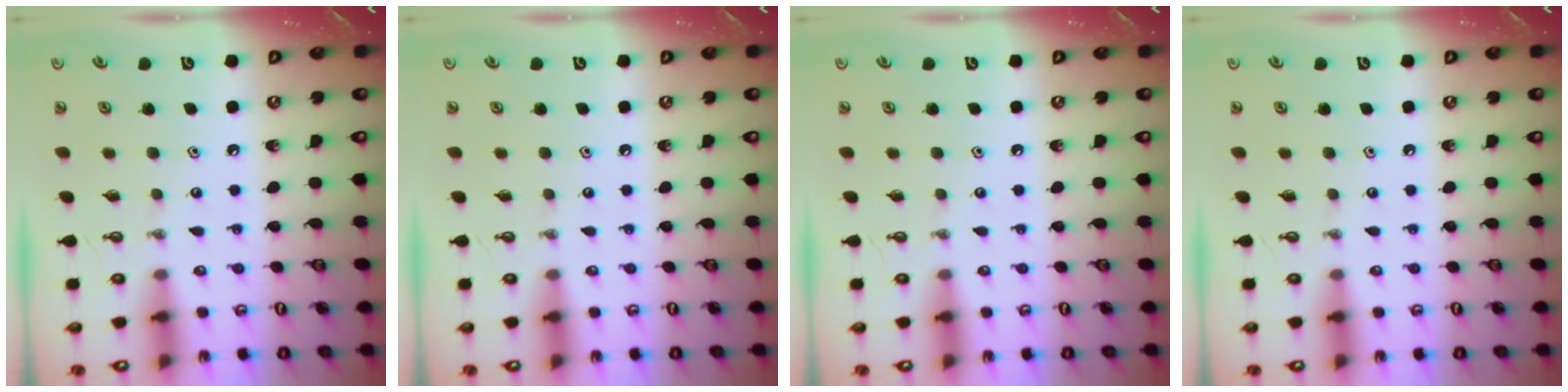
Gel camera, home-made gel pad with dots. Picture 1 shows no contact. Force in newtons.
{"total": 0.0}
{"total": 0.0}
{"total": 0.0}